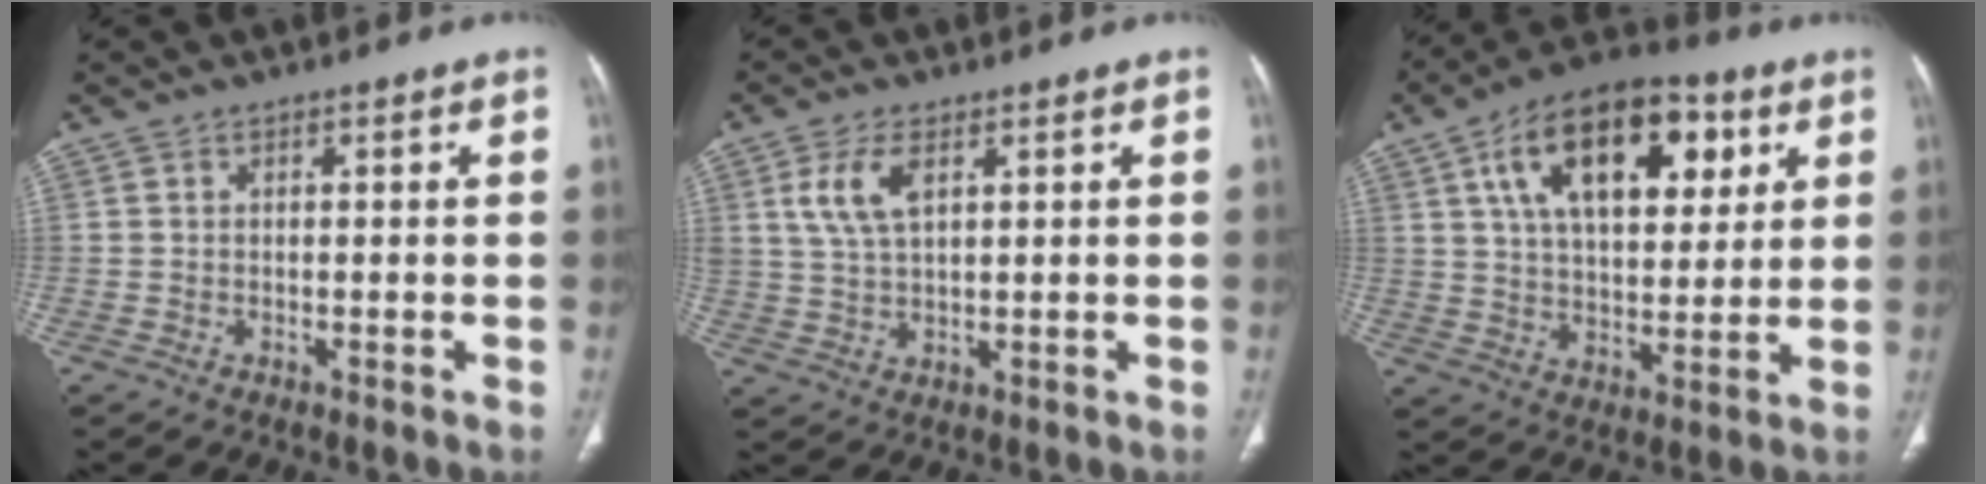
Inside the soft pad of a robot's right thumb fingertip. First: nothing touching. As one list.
[{"total": 6.7, "force": [2.7, 3.3, 5.2], "torque": [-0.110, -0.007, 0.061]}, {"total": 21.2, "force": [8.2, 11.4, 15.9], "torque": [-0.220, -0.008, 0.131]}]